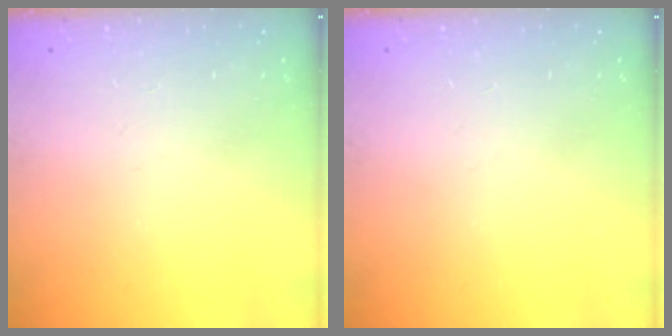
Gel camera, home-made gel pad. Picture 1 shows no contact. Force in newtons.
{"total": 0.0}